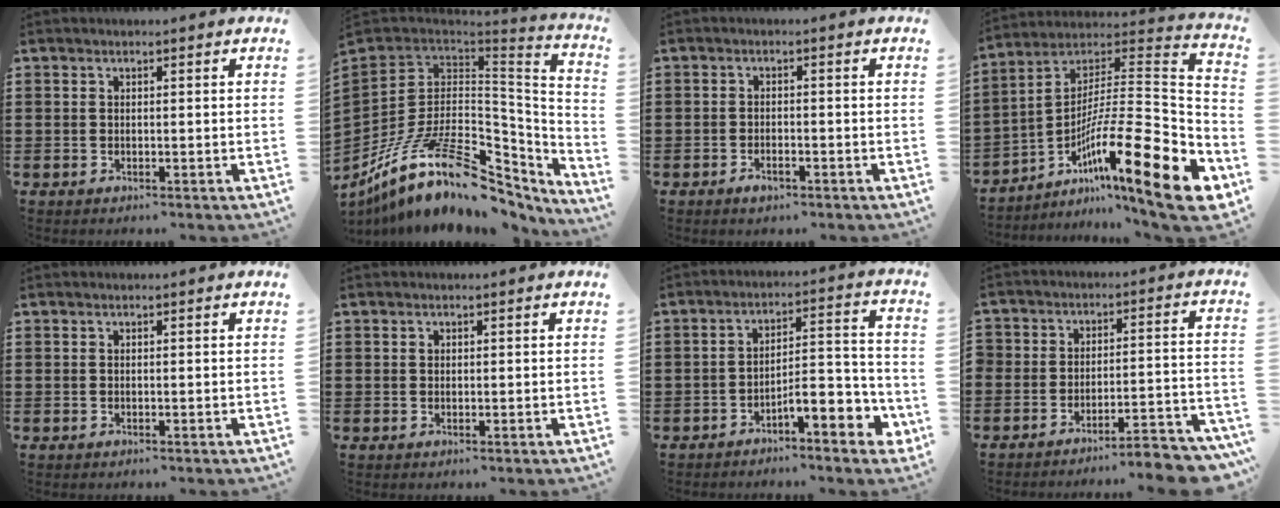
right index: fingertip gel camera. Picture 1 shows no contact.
{"total": 18.6, "force": [-8.5, 9.4, 13.7], "torque": [-0.297, 0.023, -0.147]}
{"total": 1.8, "force": [-1.2, 0.8, 1.0], "torque": [-0.021, 0.000, -0.023]}
{"total": 18.3, "force": [-9.2, 3.0, 15.6], "torque": [-0.244, -0.013, -0.168]}
{"total": 0.0}
{"total": 0.6, "force": [0.2, 0.5, 0.3], "torque": [-0.007, 0.001, 0.004]}
{"total": 6.6, "force": [-4.3, 1.7, 4.7], "torque": [-0.063, -0.014, -0.084]}
{"total": 5.2, "force": [-5.2, 0.2, 0.7], "torque": [-0.008, -0.001, -0.107]}